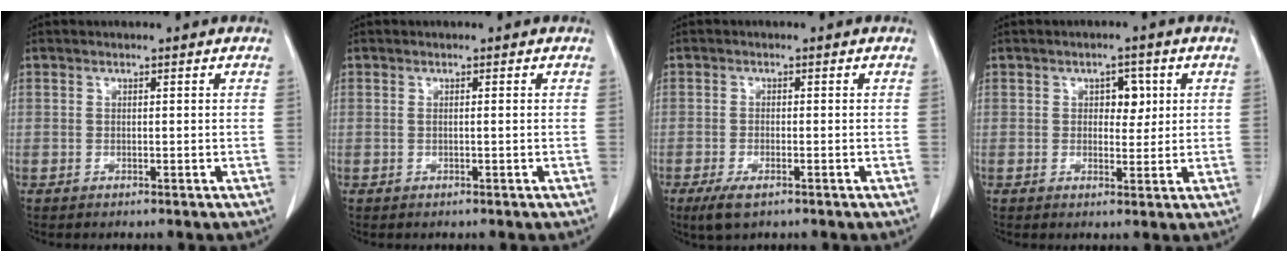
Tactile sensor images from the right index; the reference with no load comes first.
{"total": 0.5, "force": [0.0, -0.1, 0.5], "torque": [-0.009, 0.000, 0.002]}
{"total": 3.7, "force": [-2.2, 1.1, 2.7], "torque": [-0.059, -0.006, -0.034]}
{"total": 3.4, "force": [1.0, 2.1, 2.5], "torque": [-0.028, 0.005, 0.014]}